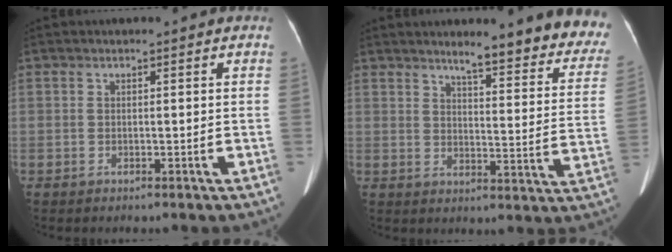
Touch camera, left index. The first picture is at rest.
{"total": 17.9, "force": [15.9, 2.5, 7.9], "torque": [-0.068, -0.058, 0.177]}